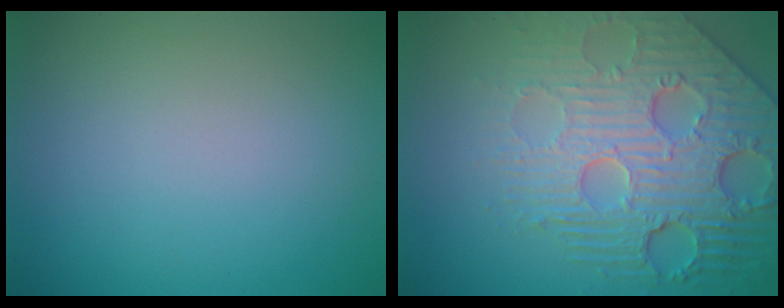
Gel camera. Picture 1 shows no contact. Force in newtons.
{"total": 8.7, "press": 6.0, "slide": 6.3}